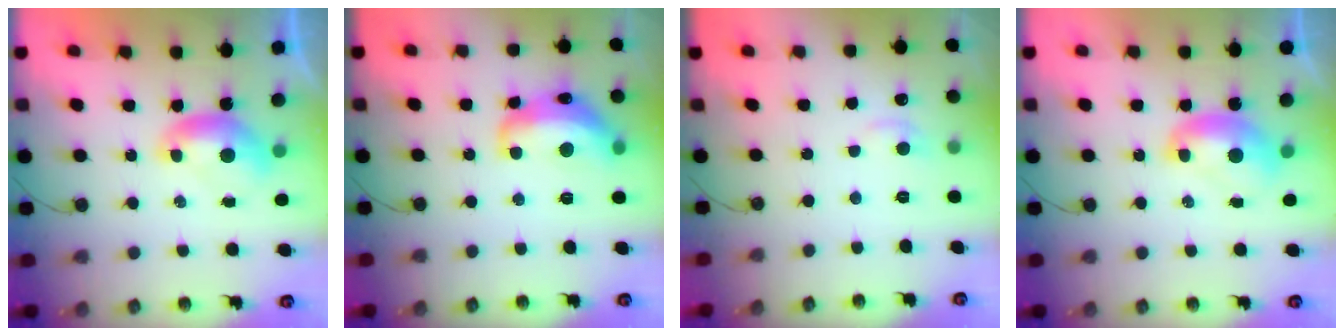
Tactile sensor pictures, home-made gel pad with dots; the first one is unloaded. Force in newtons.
{"total": 9.0, "press": 8.9, "slide": 0.9}
{"total": 1.1, "press": 0.7, "slide": 0.9}
{"total": 2.2, "press": 2.1, "slide": 0.3}